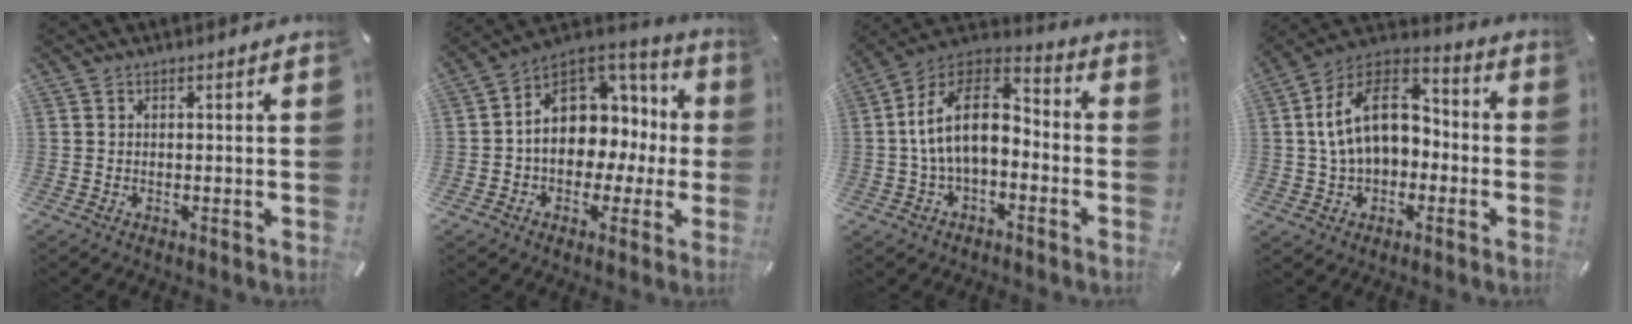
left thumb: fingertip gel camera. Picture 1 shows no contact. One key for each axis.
{"total": 12.7, "fx": 1.2, "fy": 10.3, "fz": 7.3, "tx": -0.108, "ty": -0.016, "tz": 0.031}
{"total": 15.3, "fx": -0.7, "fy": 9.6, "fz": 11.9, "tx": -0.243, "ty": 0.013, "tz": -0.018}
{"total": 16.1, "fx": 0.6, "fy": 11.6, "fz": 11.1, "tx": -0.212, "ty": 0.016, "tz": 0.010}